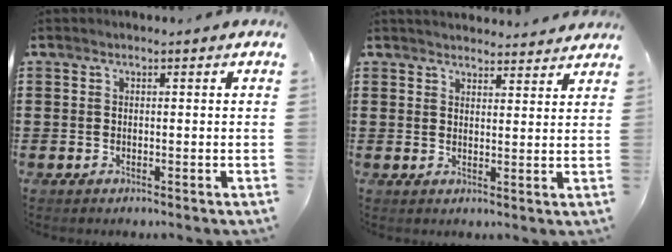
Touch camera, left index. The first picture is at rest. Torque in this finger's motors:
{"motor_torque": [2.14, 0.00, -0.56, -0.02]}